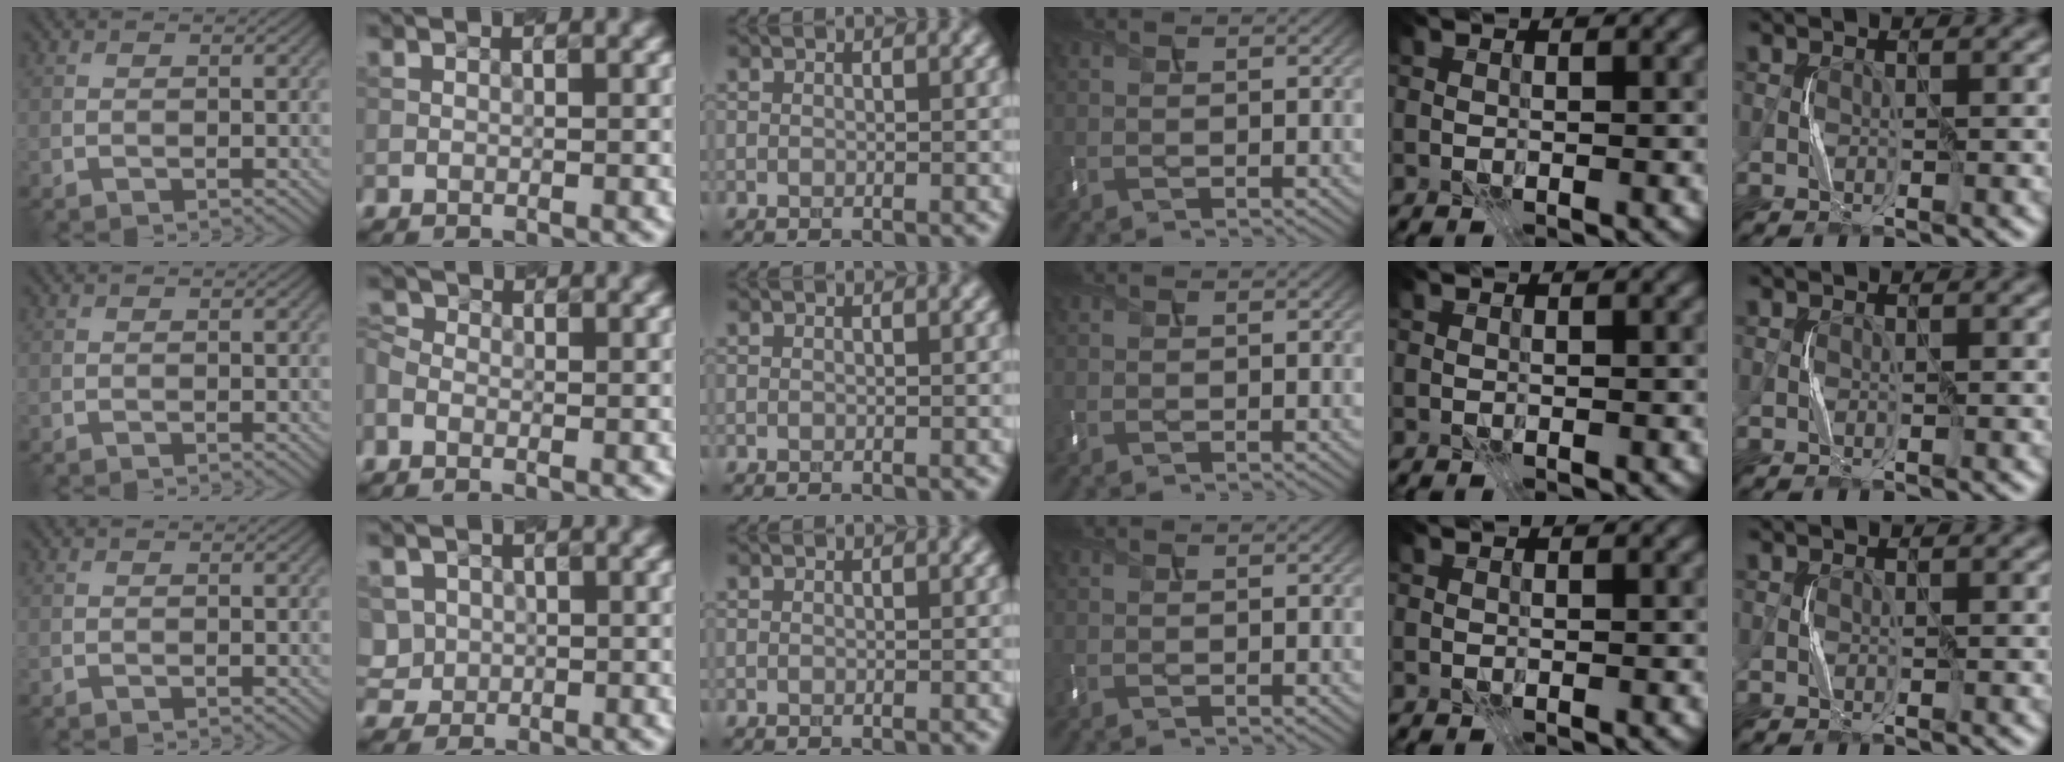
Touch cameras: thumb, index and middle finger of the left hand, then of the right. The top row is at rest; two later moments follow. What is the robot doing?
{"motion": "press", "object": "mouse"}